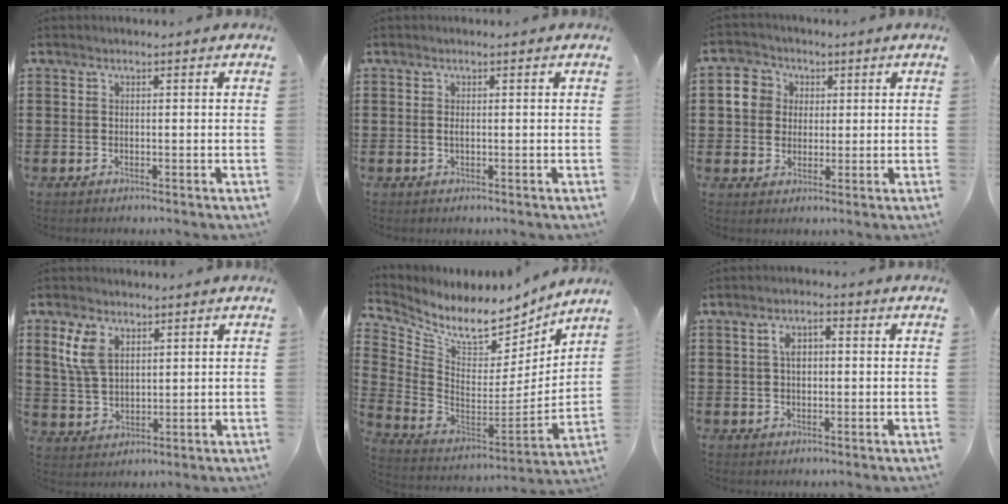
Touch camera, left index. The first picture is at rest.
{"total": 0.7, "force": [0.1, 0.1, 0.7], "torque": [-0.016, -0.002, 0.002]}
{"total": 5.4, "force": [1.1, 5.1, 1.4], "torque": [-0.043, 0.015, 0.017]}
{"total": 6.5, "force": [3.2, 3.9, 4.0], "torque": [-0.100, 0.009, 0.058]}
{"total": 7.8, "force": [6.6, 2.8, 3.0], "torque": [-0.080, -0.063, 0.114]}
{"total": 3.4, "force": [0.4, 1.8, 2.9], "torque": [-0.059, 0.010, 0.003]}